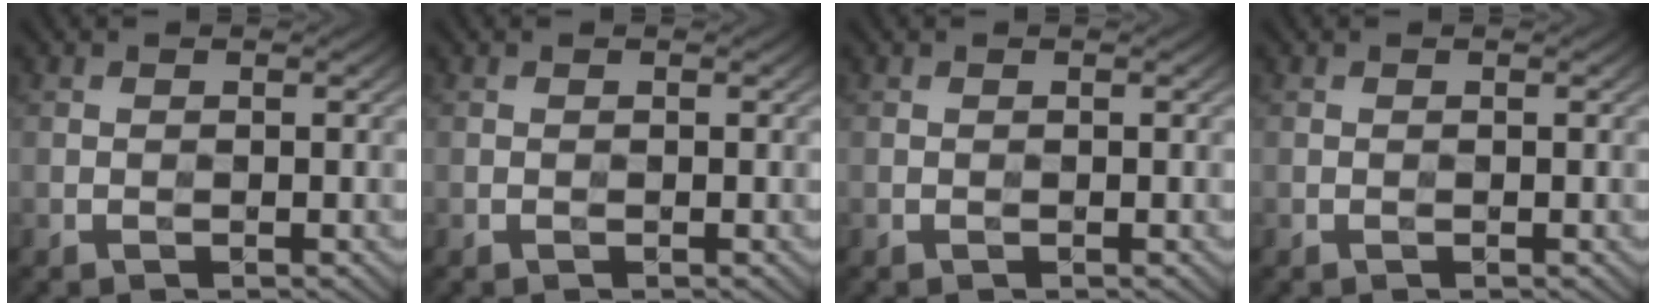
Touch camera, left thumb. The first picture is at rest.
{"total": 0.0}
{"total": 0.0}
{"total": 0.0}